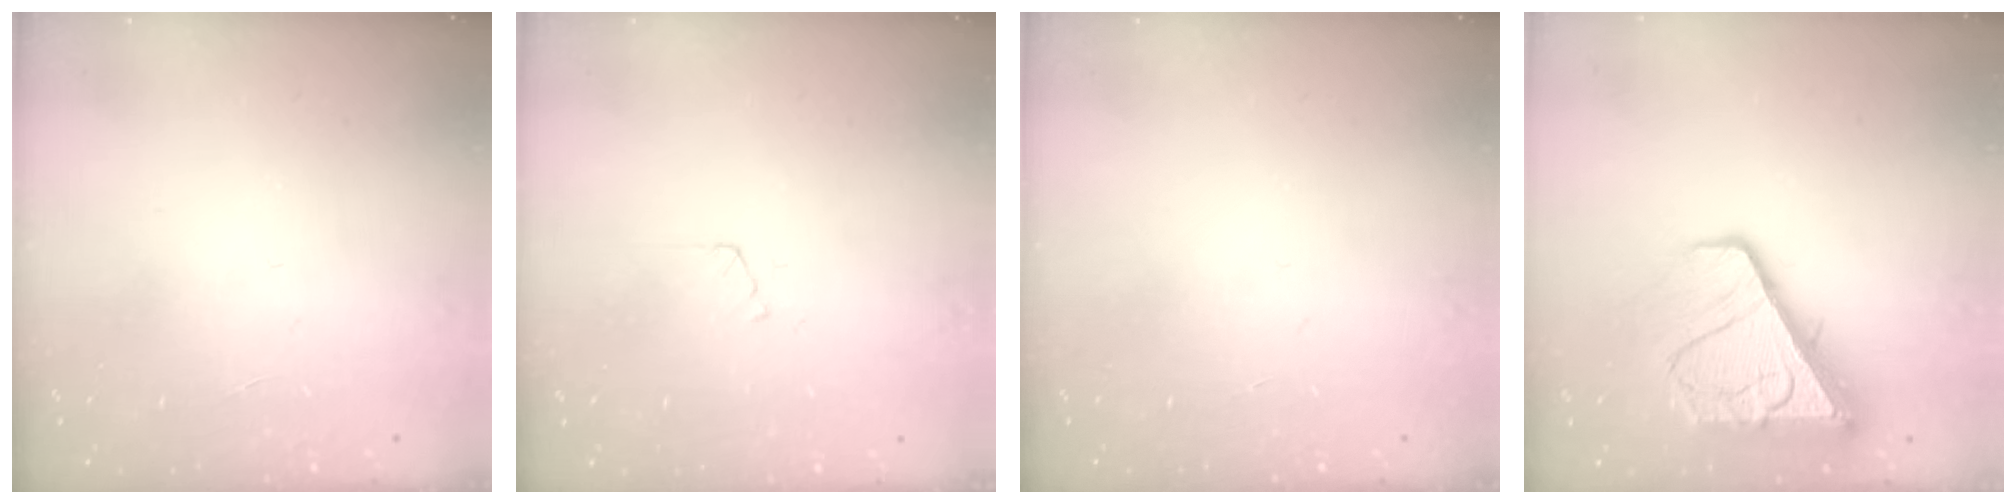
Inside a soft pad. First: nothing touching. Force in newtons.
{"total": 2.4, "press": 2.4, "slide": 0.3}
{"total": 0.0}
{"total": 12.5, "press": 12.5, "slide": 1.4}